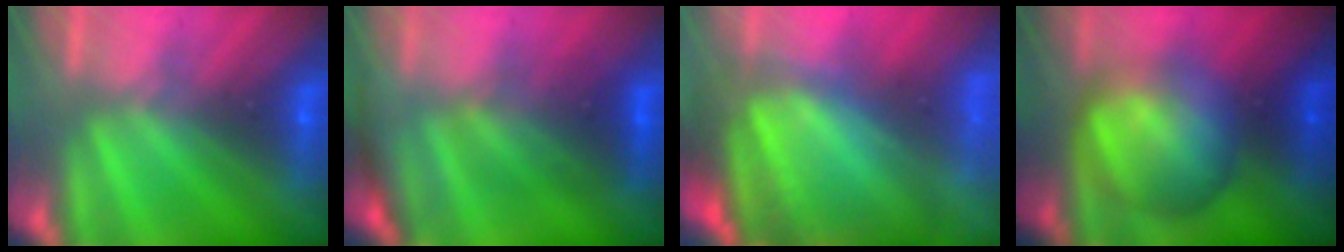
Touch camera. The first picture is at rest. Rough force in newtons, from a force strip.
{"total": 2.6}
{"total": 7.8}
{"total": 7.1}